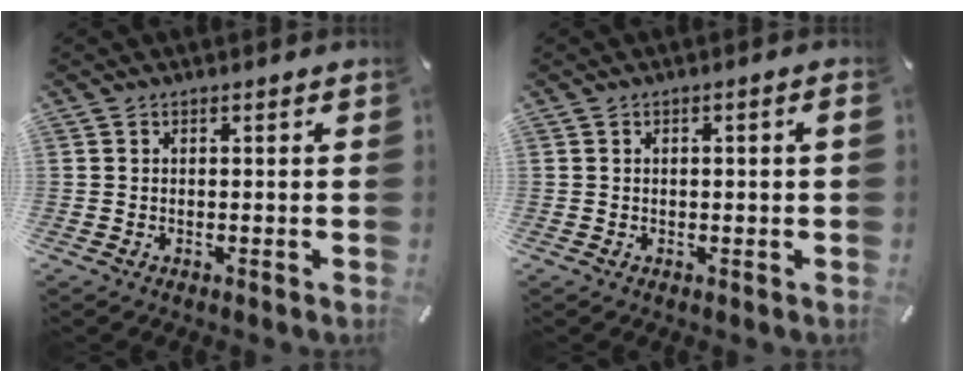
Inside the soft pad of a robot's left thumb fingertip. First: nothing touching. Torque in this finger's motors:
{"motor_torque": [-0.13, -0.04, -0.04, -0.03, -0.04]}